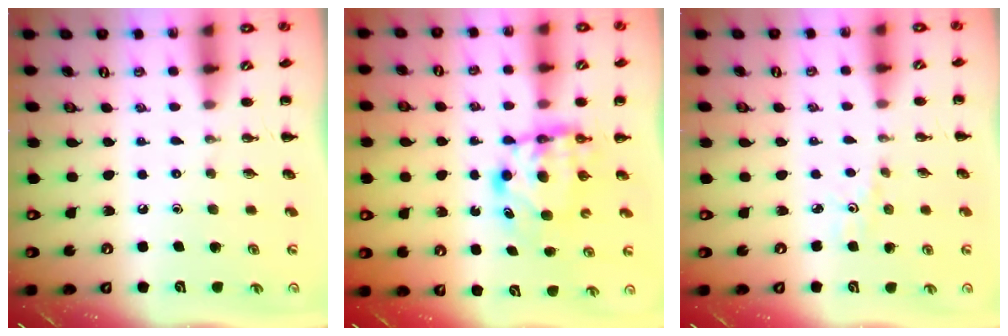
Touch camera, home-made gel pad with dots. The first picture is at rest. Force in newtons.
{"total": 5.9, "press": 5.9, "slide": 0.6}
{"total": 2.0, "press": 1.9, "slide": 0.7}